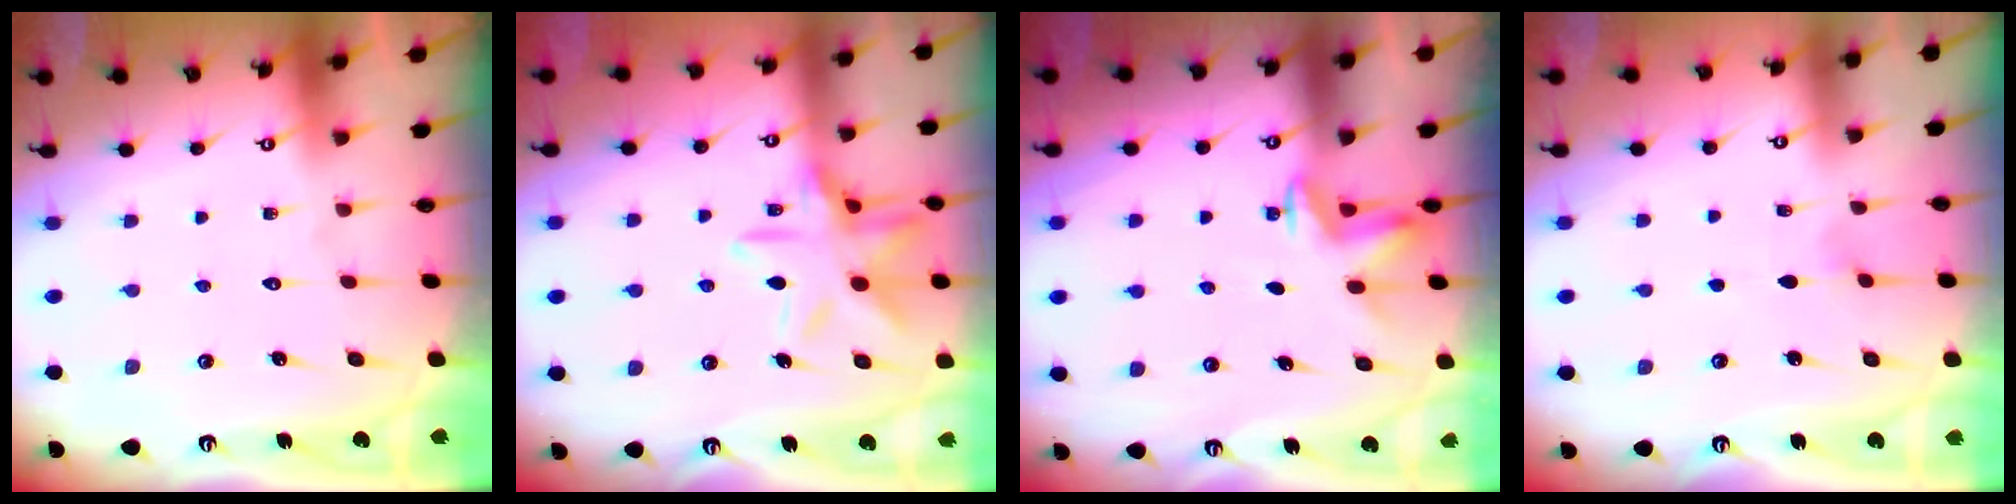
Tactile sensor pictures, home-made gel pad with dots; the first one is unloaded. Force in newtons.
{"total": 12.4, "press": 12.4, "slide": 0.4}
{"total": 3.7, "press": 3.6, "slide": 0.9}
{"total": 4.1, "press": 3.7, "slide": 1.7}